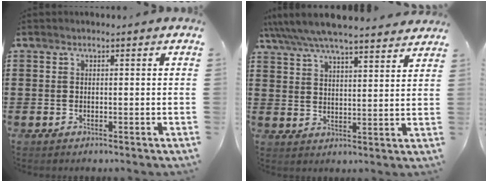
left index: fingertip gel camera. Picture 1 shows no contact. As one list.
[{"total": 6.4, "force": [5.9, 0.4, 2.3], "torque": [-0.068, -0.028, 0.104]}]